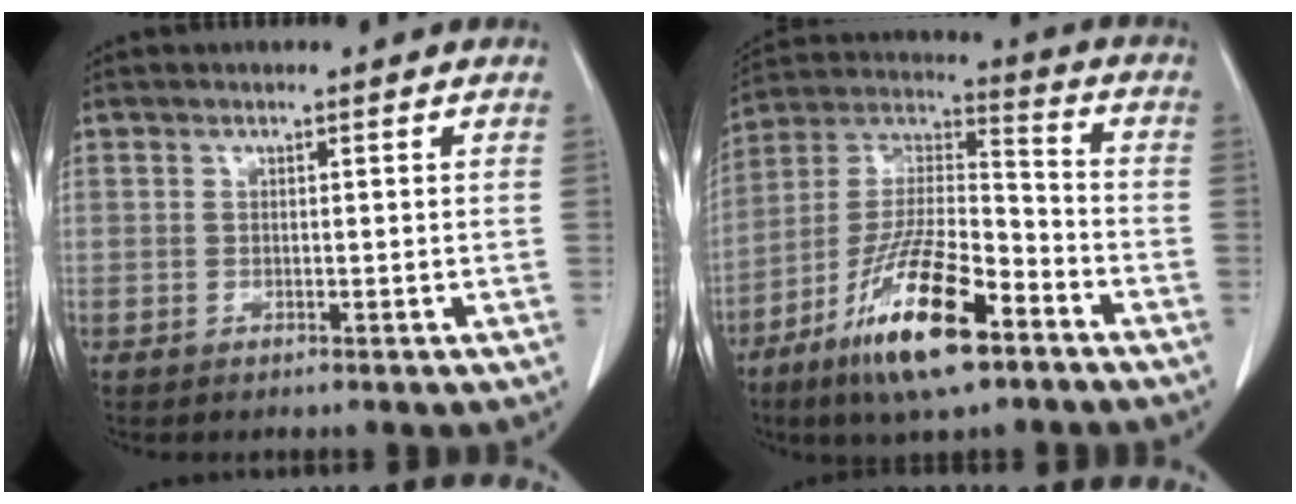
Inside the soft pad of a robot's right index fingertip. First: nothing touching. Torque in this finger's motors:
{"motor_torque": [0.64, -0.61, 0.20, 0.03]}